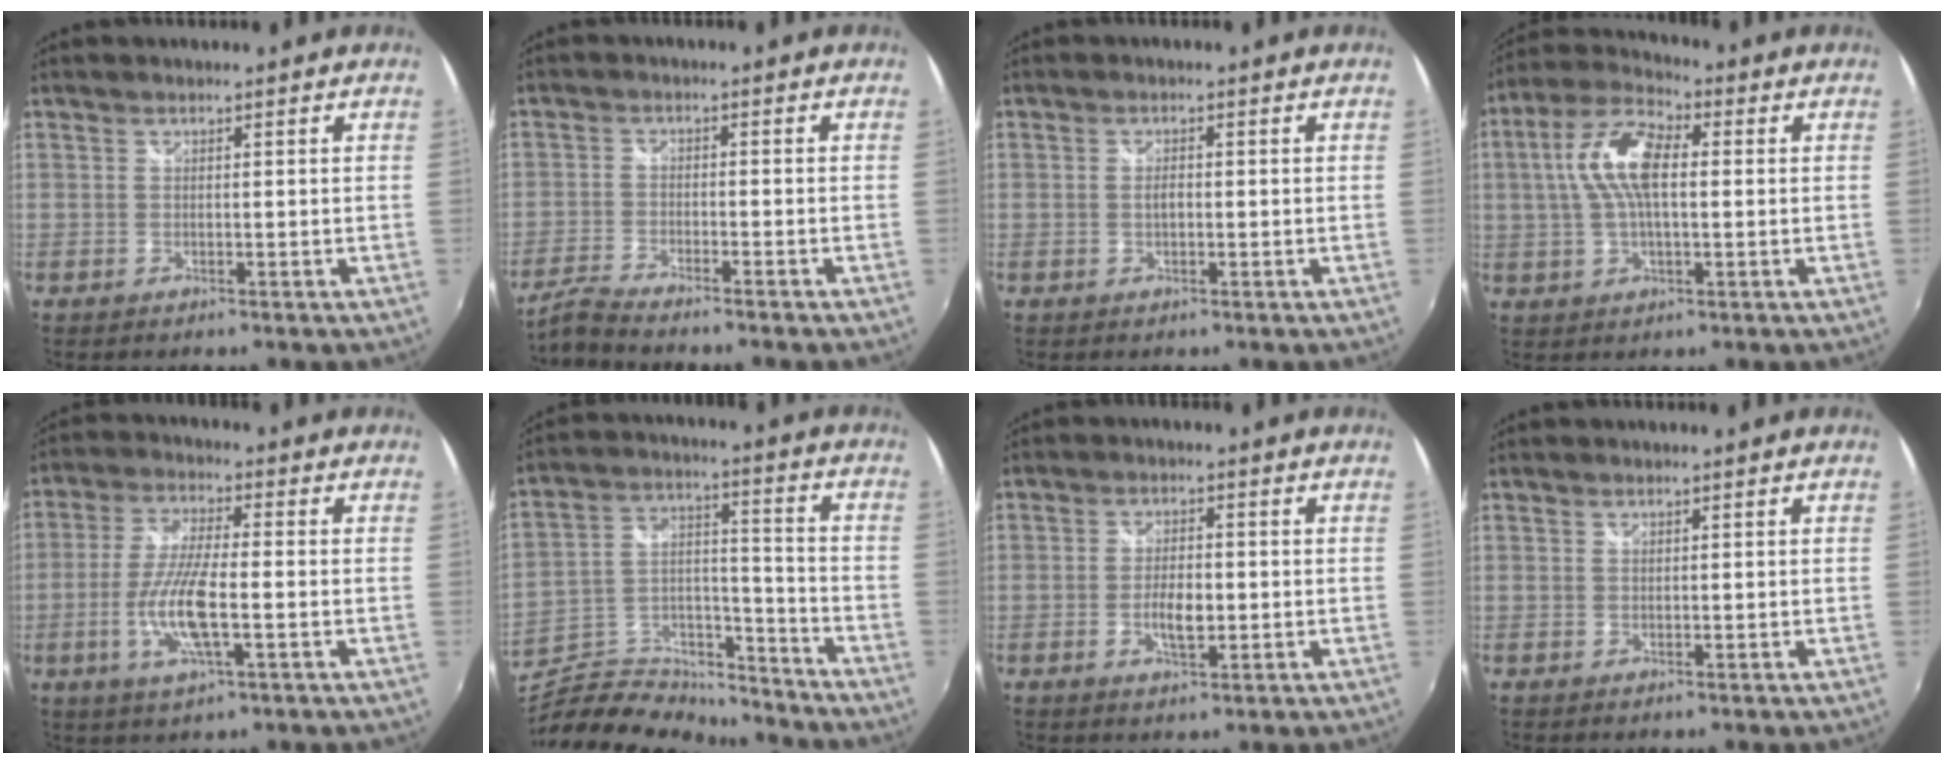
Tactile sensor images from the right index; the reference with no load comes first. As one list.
[{"total": 5.8, "force": [-5.3, 0.1, 2.3], "torque": [-0.069, -0.014, -0.100]}, {"total": 1.7, "force": [-0.1, 0.9, 1.5], "torque": [-0.028, 0.001, -0.004]}, {"total": 11.0, "force": [1.3, 4.8, 9.8], "torque": [-0.200, 0.021, 0.019]}, {"total": 10.4, "force": [-2.6, 2.4, 9.8], "torque": [-0.200, -0.007, -0.054]}, {"total": 22.0, "force": [-19.0, 7.5, 8.3], "torque": [-0.168, 0.028, -0.306]}, {"total": 4.8, "force": [-1.0, 2.1, 4.2], "torque": [-0.082, -0.001, -0.018]}, {"total": 0.0}]